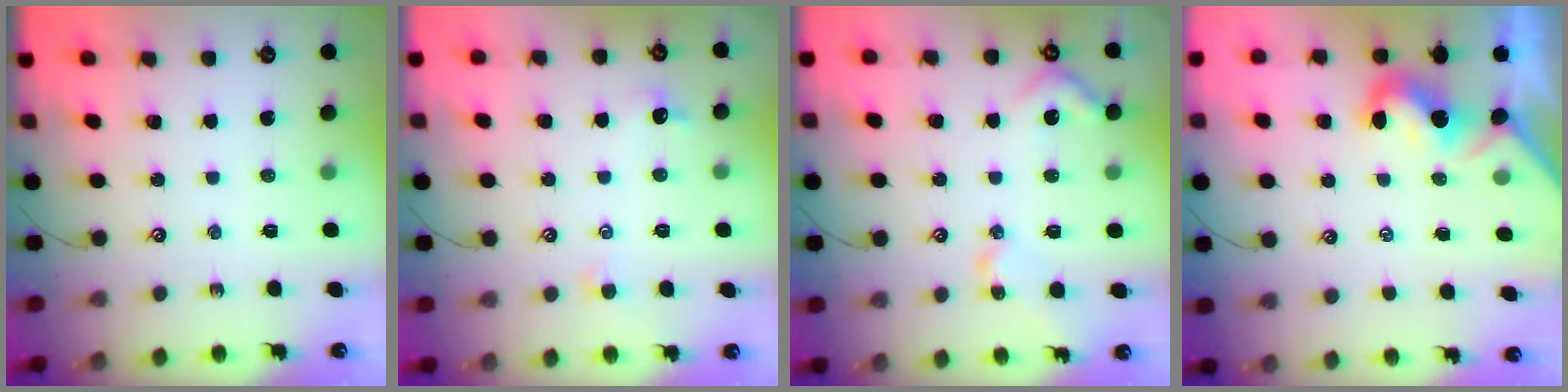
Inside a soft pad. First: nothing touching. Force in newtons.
{"total": 0.8, "press": 0.7, "slide": 0.4}
{"total": 5.8, "press": 5.7, "slide": 1.0}
{"total": 2.1, "press": 2.1, "slide": 0.6}